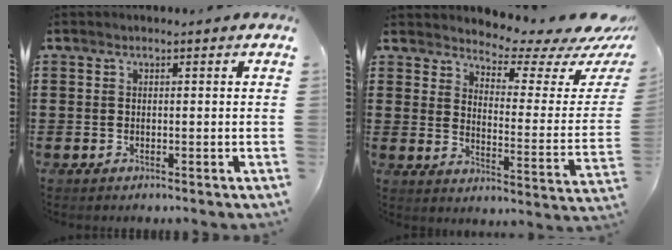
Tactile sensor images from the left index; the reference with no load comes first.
{"total": 4.7, "force": [4.3, 0.9, 1.7], "torque": [-0.041, -0.040, 0.067]}